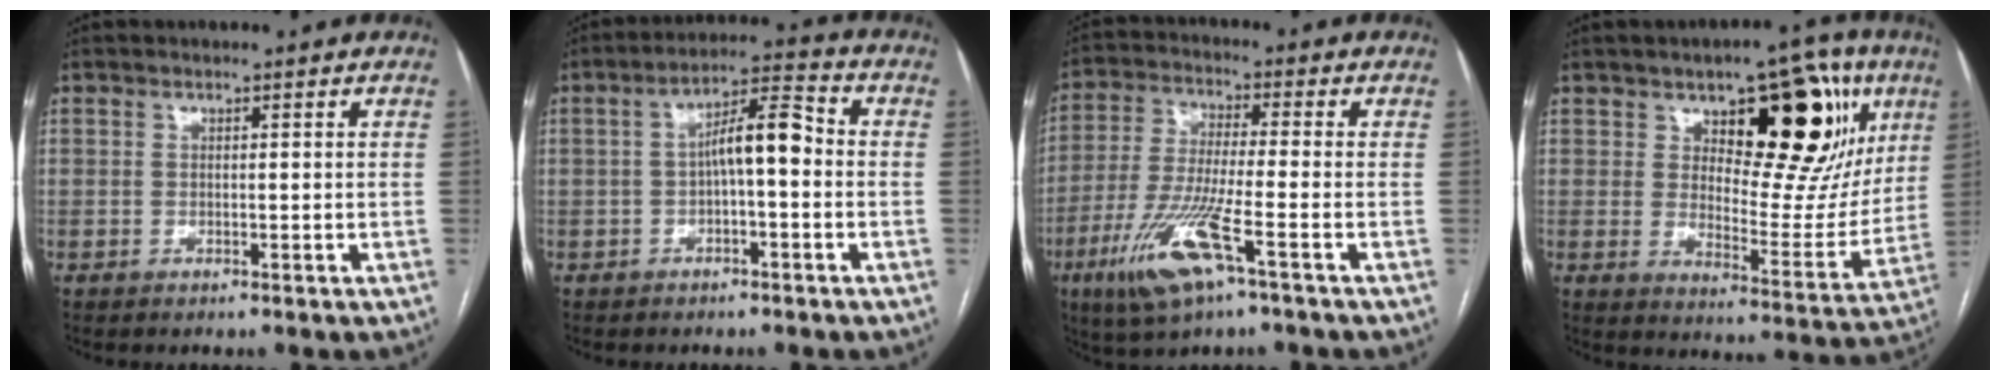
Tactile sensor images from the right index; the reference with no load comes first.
{"total": 7.1, "force": [-0.4, 1.7, 6.8], "torque": [-0.114, 0.031, -0.008]}
{"total": 11.7, "force": [-5.7, 1.0, 10.2], "torque": [-0.216, -0.020, -0.107]}
{"total": 20.1, "force": [9.0, 8.9, 15.6], "torque": [-0.196, 0.013, 0.136]}